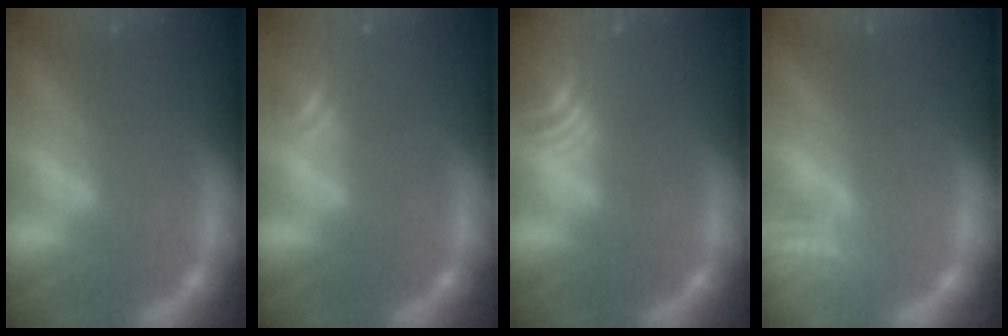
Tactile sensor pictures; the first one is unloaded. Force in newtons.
{"total": 2.4}
{"total": 6.5}
{"total": 3.4}